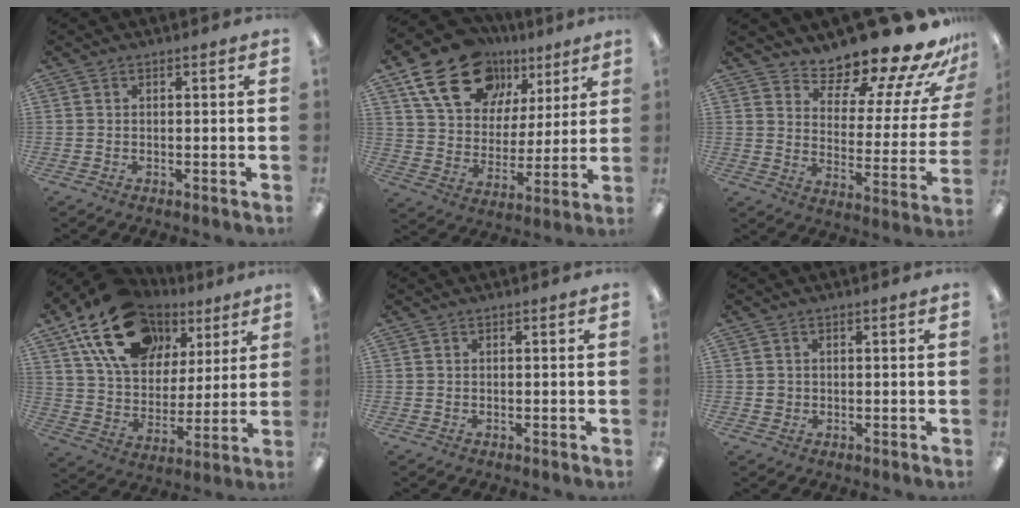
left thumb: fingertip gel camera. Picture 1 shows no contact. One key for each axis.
{"total": 19.9, "fx": 11.8, "fy": 12.9, "fz": 9.4, "tx": -0.156, "ty": -0.053, "tz": 0.216}
{"total": 15.8, "fx": 14.2, "fy": 4.2, "fz": 5.7, "tx": -0.078, "ty": -0.121, "tz": 0.233}
{"total": 20.3, "fx": 11.5, "fy": 13.3, "fz": 10.2, "tx": -0.181, "ty": -0.037, "tz": 0.212}
{"total": 0.0}
{"total": 1.6, "fx": 0.2, "fy": 1.5, "fz": 0.3, "tx": 0.001, "ty": 0.001, "tz": -0.001}